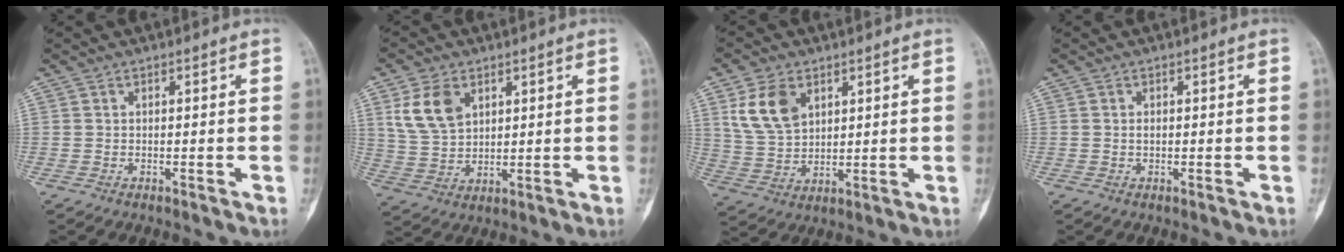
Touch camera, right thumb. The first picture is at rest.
{"total": 8.8, "force": [3.8, 5.9, 5.4], "torque": [-0.091, -0.011, 0.083]}
{"total": 9.6, "force": [4.1, 6.4, 5.9], "torque": [-0.099, -0.013, 0.091]}
{"total": 0.6, "force": [0.0, 0.4, 0.5], "torque": [-0.007, 0.000, 0.002]}